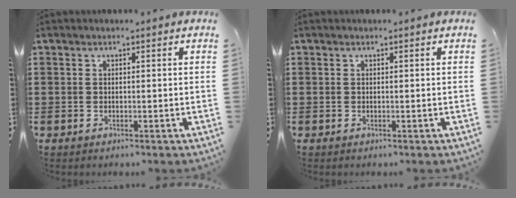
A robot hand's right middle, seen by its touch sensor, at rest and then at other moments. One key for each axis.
{"total": 0.0}